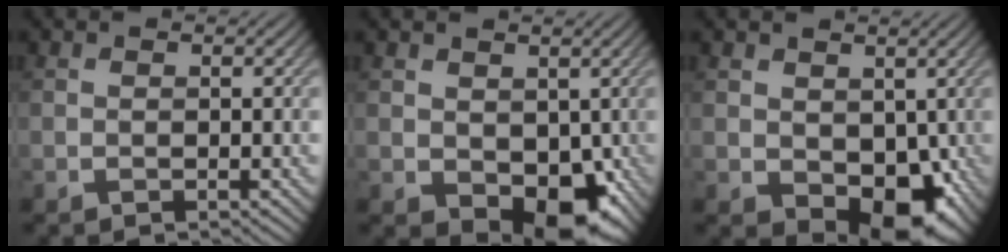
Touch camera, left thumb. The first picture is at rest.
{"total": 7.1, "force": [-0.9, 4.9, 5.1], "torque": [-0.084, -0.026, -0.005]}
{"total": 7.6, "force": [-0.8, 5.3, 5.4], "torque": [-0.087, -0.026, -0.003]}